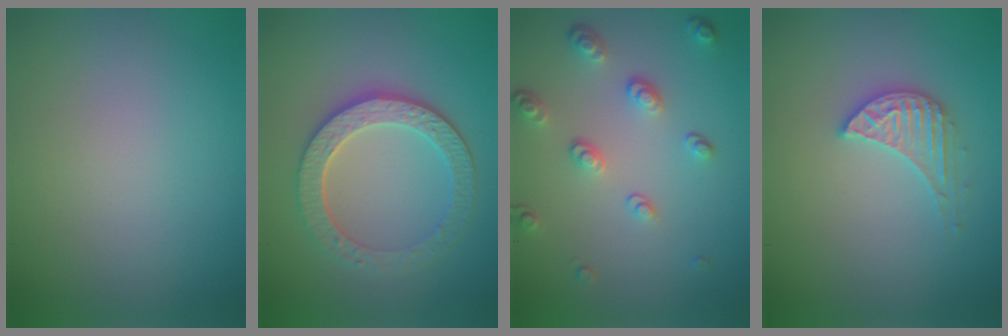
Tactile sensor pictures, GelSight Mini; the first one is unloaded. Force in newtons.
{"total": 4.5, "press": 4.0, "slide": 2.1}
{"total": 3.3, "press": 2.5, "slide": 2.1}
{"total": 3.0, "press": 2.9, "slide": 0.4}